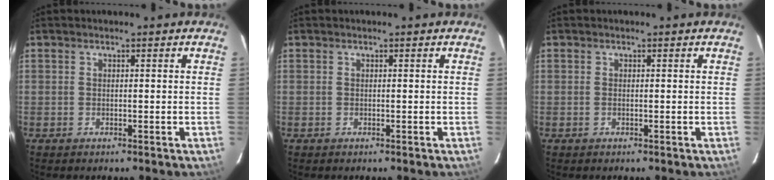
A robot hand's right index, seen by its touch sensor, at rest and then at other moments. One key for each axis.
{"total": 0.0}
{"total": 0.0}